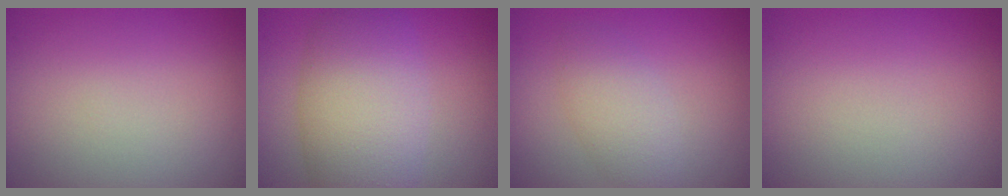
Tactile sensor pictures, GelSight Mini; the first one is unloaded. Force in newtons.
{"total": 7.9, "press": 7.9, "slide": 0.4}
{"total": 3.0, "press": 3.0, "slide": 0.1}
{"total": 0.0}